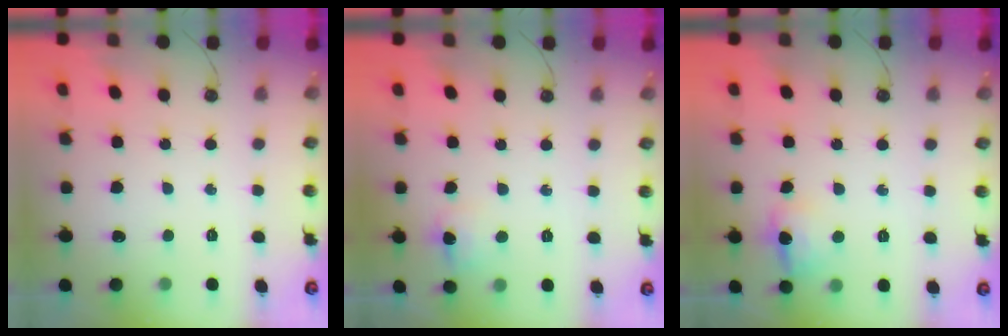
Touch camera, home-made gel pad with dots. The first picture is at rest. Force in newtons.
{"total": 6.1, "press": 6.1, "slide": 0.7}
{"total": 9.6, "press": 9.6, "slide": 0.8}